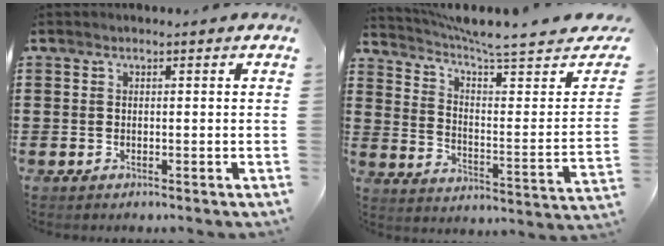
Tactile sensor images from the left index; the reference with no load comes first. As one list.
[{"total": 5.5, "force": [4.7, 0.0, 2.8], "torque": [-0.072, -0.046, 0.073]}]